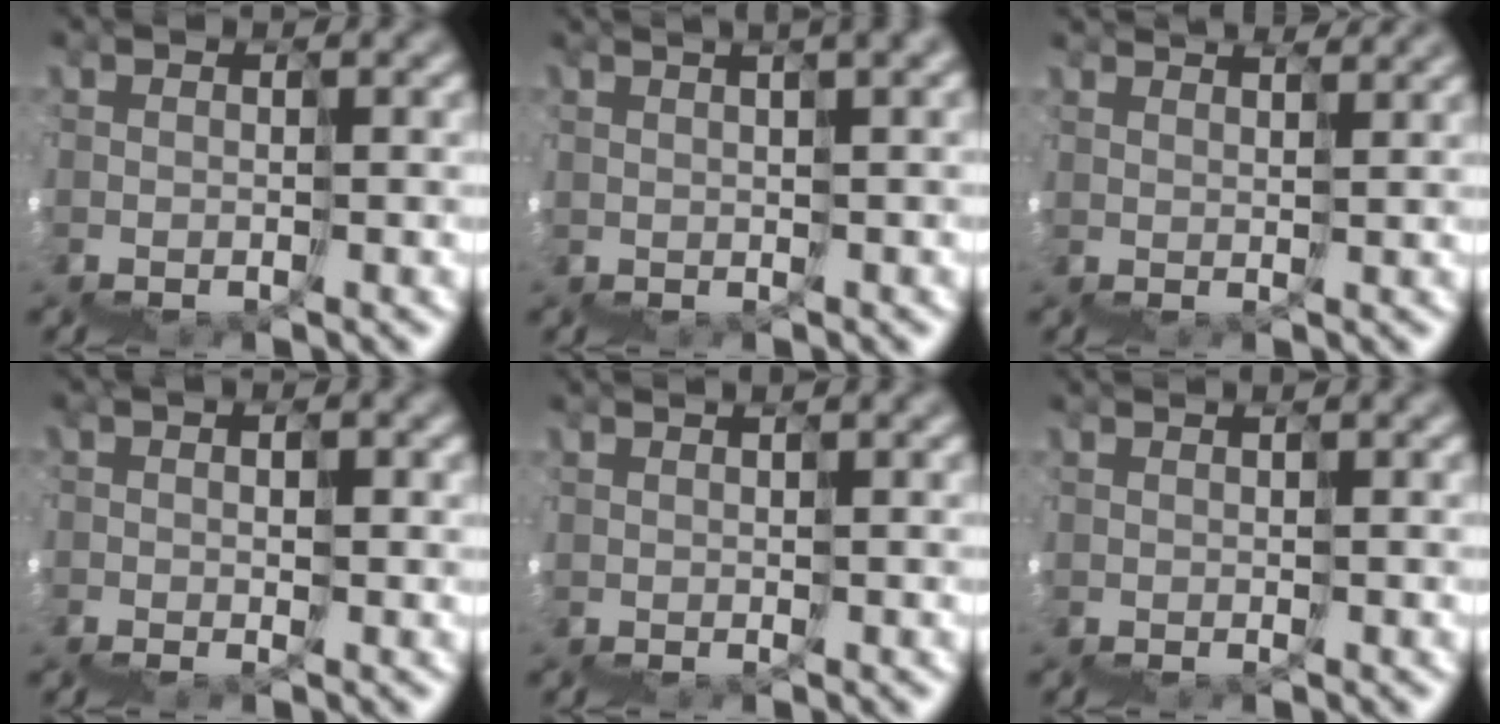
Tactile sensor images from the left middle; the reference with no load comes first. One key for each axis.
{"total": 5.5, "fx": 3.7, "fy": 1.3, "fz": 3.9, "tx": -0.035, "ty": 0.045, "tz": 0.070}
{"total": 5.2, "fx": 5.2, "fy": 0.5, "fz": 0.1, "tx": 0.002, "ty": 0.058, "tz": 0.081}
{"total": 2.5, "fx": 0.6, "fy": 1.6, "fz": 1.8, "tx": -0.024, "ty": 0.001, "tz": 0.014}
{"total": 1.4, "fx": 1.4, "fy": -0.2, "fz": -0.4, "tx": 0.021, "ty": 0.024, "tz": 0.030}
{"total": 1.1, "fx": 1.1, "fy": 0.0, "fz": -0.1, "tx": 0.017, "ty": 0.019, "tz": 0.024}